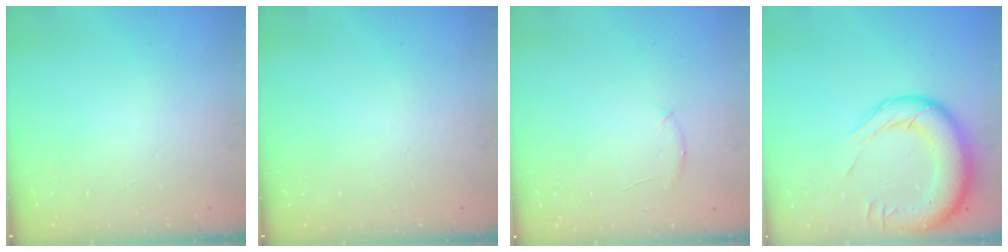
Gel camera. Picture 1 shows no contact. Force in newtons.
{"total": 0.0}
{"total": 4.9, "press": 4.8, "slide": 0.9}
{"total": 17.0, "press": 16.5, "slide": 4.1}